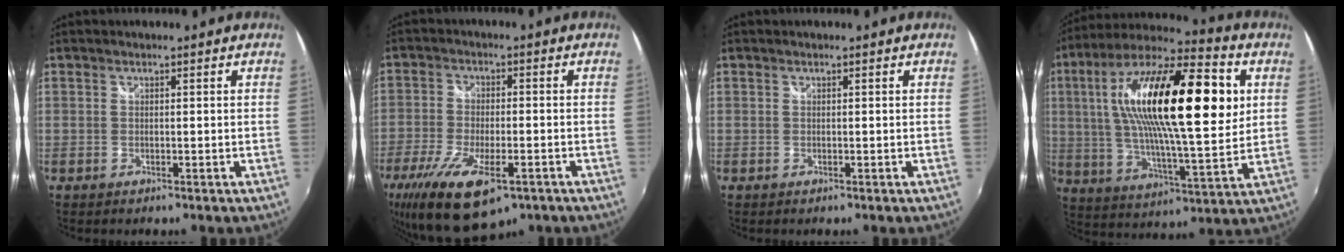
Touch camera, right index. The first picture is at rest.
{"total": 16.5, "force": [-9.9, 5.9, 11.9], "torque": [-0.254, -0.060, -0.166]}
{"total": 0.0}
{"total": 27.9, "force": [6.7, 7.8, 26.0], "torque": [-0.467, 0.025, 0.100]}